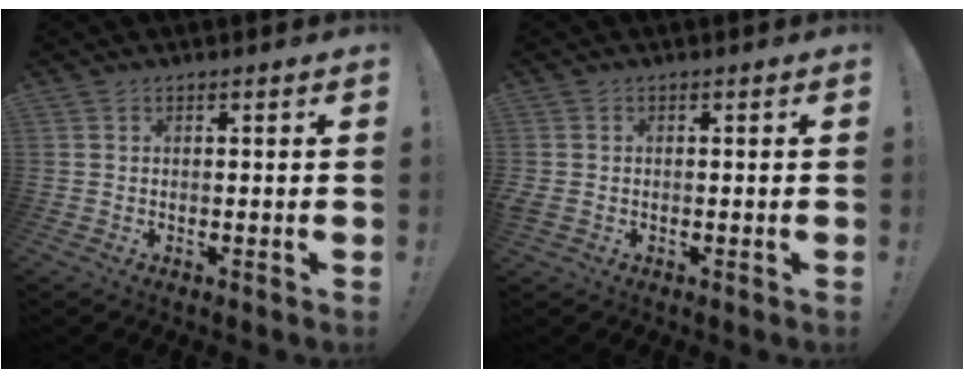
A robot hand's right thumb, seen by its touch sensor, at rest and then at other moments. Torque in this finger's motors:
{"motor_torque": [-0.23, 1.44, 1.64, 0.10, 0.76]}